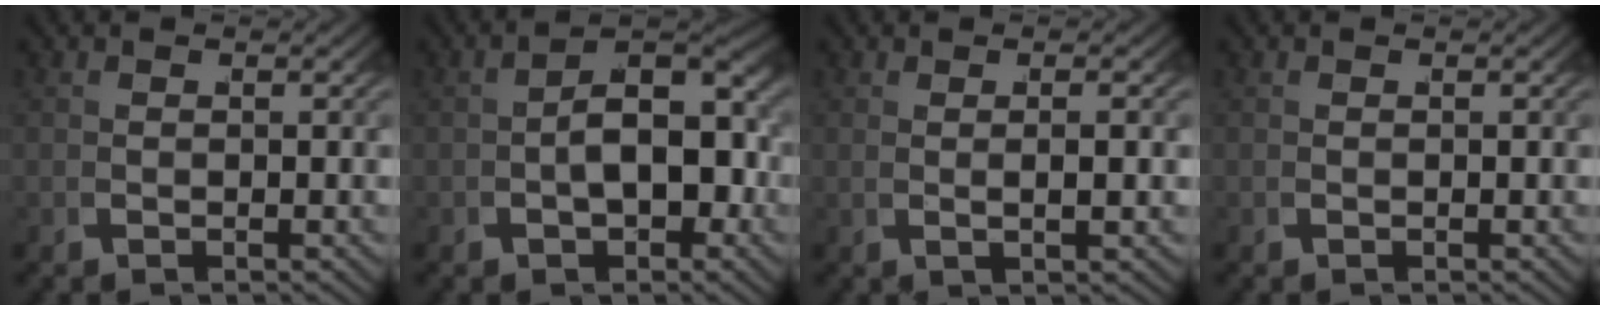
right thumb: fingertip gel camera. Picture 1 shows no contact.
{"total": 7.1, "force": [-0.5, 4.2, 5.7], "torque": [-0.091, -0.010, 0.002]}
{"total": 1.7, "force": [0.6, -0.1, 1.6], "torque": [-0.032, 0.006, 0.013]}
{"total": 0.0}